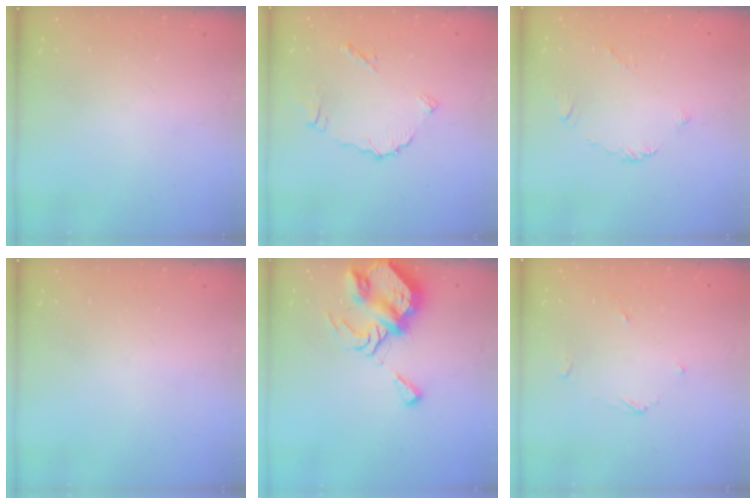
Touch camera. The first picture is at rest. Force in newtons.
{"total": 7.4, "press": 7.4, "slide": 0.1}
{"total": 2.2, "press": 2.2, "slide": 0.6}
{"total": 0.0}
{"total": 9.3, "press": 9.2, "slide": 1.2}
{"total": 2.6, "press": 2.6, "slide": 0.5}